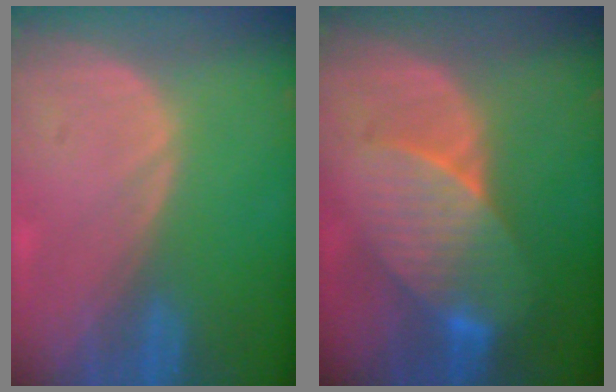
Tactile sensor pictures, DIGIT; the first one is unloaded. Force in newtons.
{"total": 7.7, "press": 7.6, "slide": 1.6}